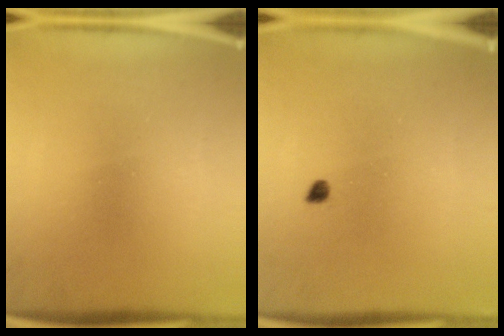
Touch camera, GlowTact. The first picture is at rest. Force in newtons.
{"total": 1.0}